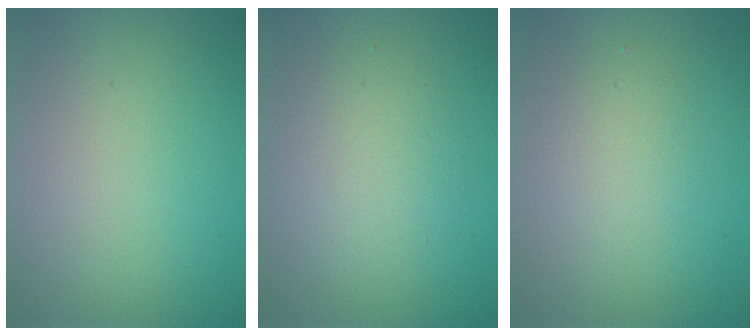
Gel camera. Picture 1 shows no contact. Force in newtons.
{"total": 3.2, "press": 3.2, "slide": 0.1}
{"total": 2.1, "press": 2.1, "slide": 0.0}